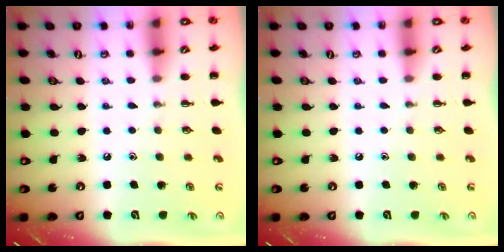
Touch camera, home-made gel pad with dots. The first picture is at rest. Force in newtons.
{"total": 0.0}